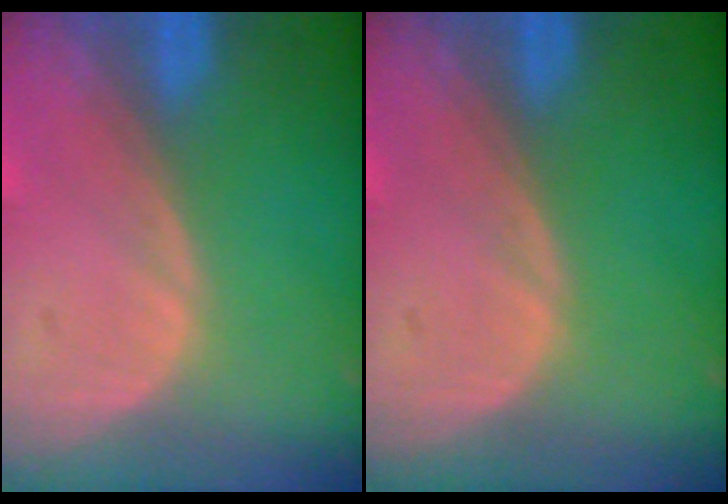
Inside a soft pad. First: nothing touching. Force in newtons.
{"total": 0.0}